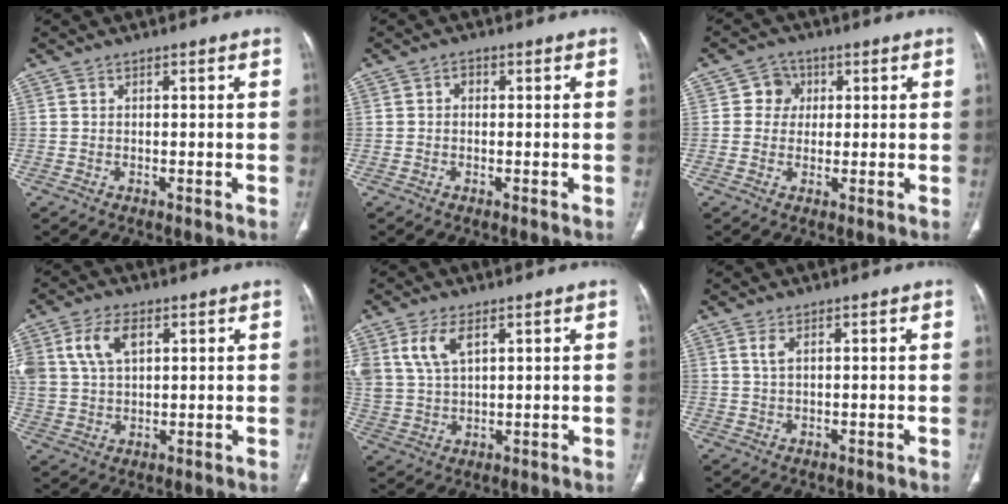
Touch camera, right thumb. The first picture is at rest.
{"total": 1.3, "force": [0.0, 1.0, 0.8], "torque": [-0.006, 0.004, -0.005]}
{"total": 4.4, "force": [0.9, 4.1, 1.2], "torque": [0.010, 0.006, 0.008]}
{"total": 10.2, "force": [3.9, 6.2, 7.1], "torque": [-0.140, 0.002, 0.081]}
{"total": 7.9, "force": [3.8, 4.1, 5.6], "torque": [-0.117, -0.008, 0.082]}
{"total": 2.1, "force": [0.9, 0.9, 1.7], "torque": [-0.039, 0.003, 0.025]}